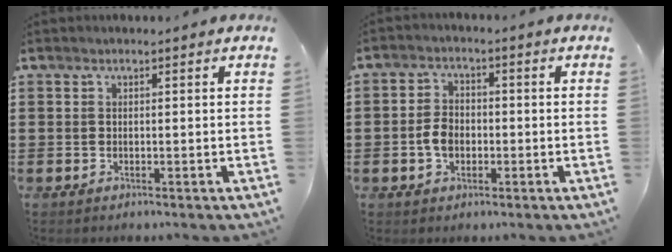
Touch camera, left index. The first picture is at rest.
{"total": 3.9, "force": [-0.9, 2.7, 2.6], "torque": [-0.065, 0.000, -0.021]}